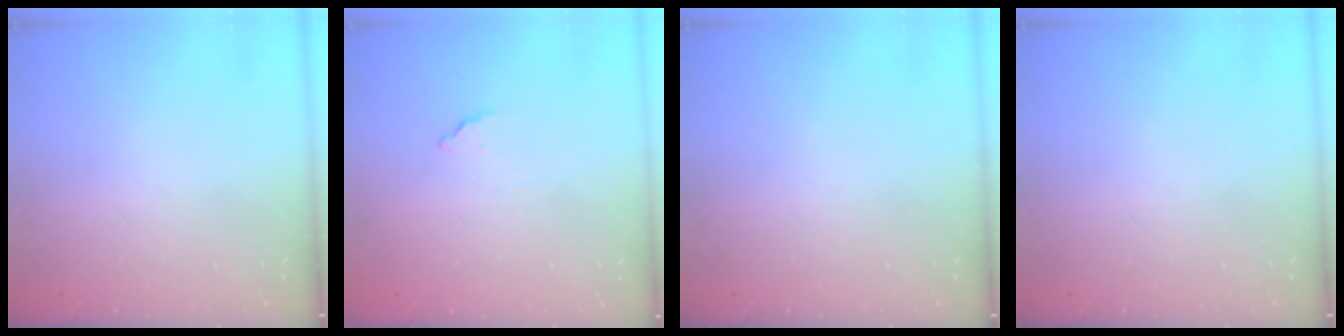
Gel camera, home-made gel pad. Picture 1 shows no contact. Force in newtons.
{"total": 2.6, "press": 2.6, "slide": 0.3}
{"total": 0.0}
{"total": 0.0}